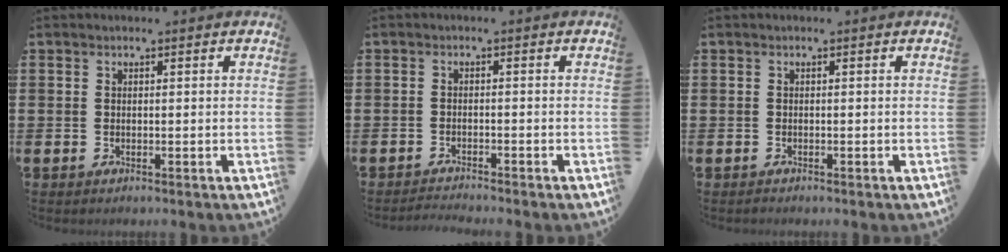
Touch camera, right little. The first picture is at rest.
{"total": 1.2, "force": [-1.2, -0.1, 0.0], "torque": [-0.008, -0.002, -0.021]}
{"total": 0.0}